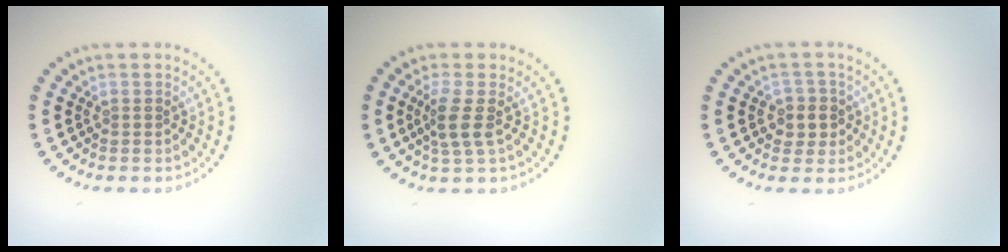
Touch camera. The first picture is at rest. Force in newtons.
{"total": 2.5, "press": 1.9, "slide": 1.6}
{"total": 2.1, "press": 2.0, "slide": 0.7}